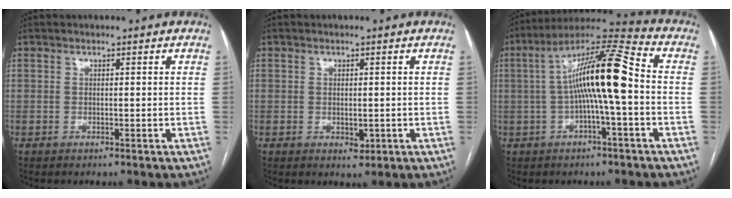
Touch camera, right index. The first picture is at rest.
{"total": 1.9, "force": [-0.3, 1.3, 1.3], "torque": [-0.017, -0.003, 0.001]}
{"total": 13.7, "force": [-0.3, 1.0, 13.7], "torque": [-0.241, 0.032, -0.012]}